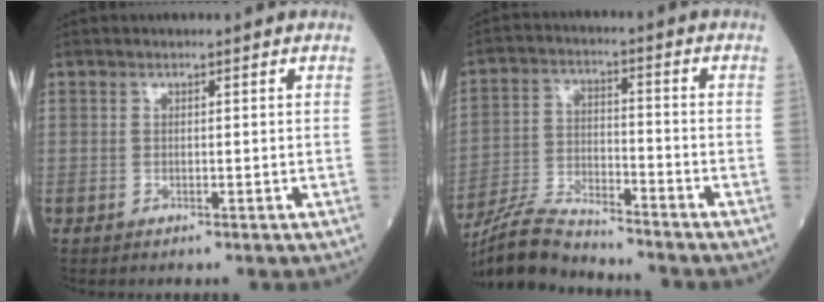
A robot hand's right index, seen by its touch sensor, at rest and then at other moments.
{"total": 10.1, "force": [-9.7, 0.6, 2.7], "torque": [-0.057, -0.008, -0.182]}